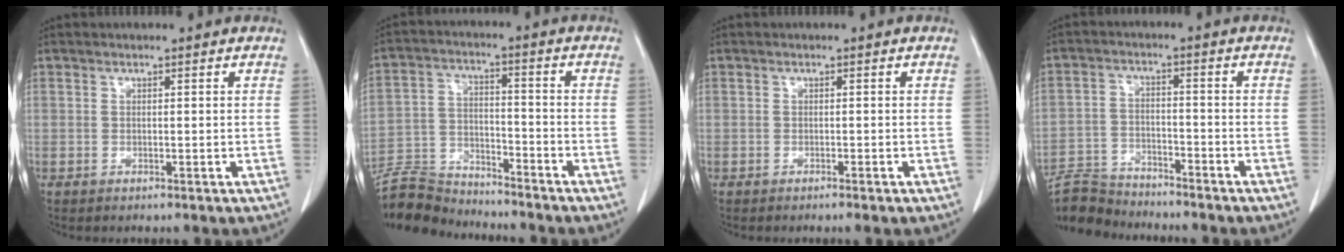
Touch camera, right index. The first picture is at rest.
{"total": 9.7, "force": [-9.4, 2.2, 1.2], "torque": [-0.024, 0.002, -0.177]}
{"total": 0.8, "force": [-0.6, -0.1, 0.5], "torque": [-0.014, -0.001, -0.008]}
{"total": 8.0, "force": [-7.8, 1.6, 0.1], "torque": [-0.005, -0.005, -0.145]}